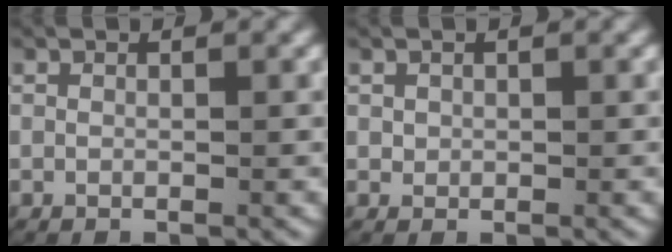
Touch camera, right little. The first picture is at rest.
{"total": 0.8, "force": [0.0, 0.8, 0.1], "torque": [-0.004, 0.001, -0.001]}